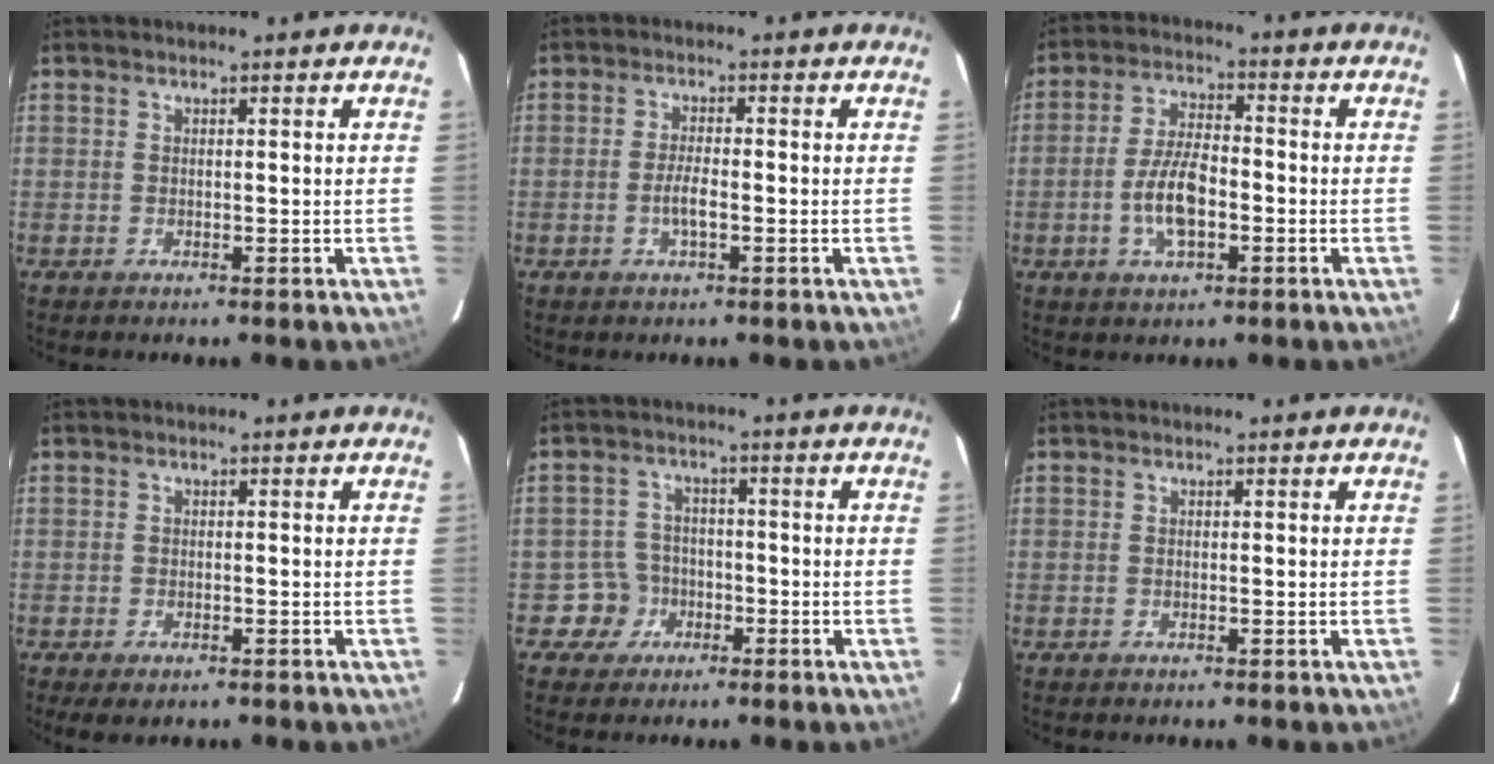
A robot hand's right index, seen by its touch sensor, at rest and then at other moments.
{"total": 3.1, "force": [-1.1, 0.7, 2.8], "torque": [-0.057, -0.003, -0.020]}
{"total": 8.7, "force": [-2.5, 3.6, 7.5], "torque": [-0.152, 0.004, -0.046]}
{"total": 3.4, "force": [-2.2, 1.5, 2.1], "torque": [-0.046, -0.012, -0.036]}
{"total": 4.8, "force": [-2.2, 4.3, -0.2], "torque": [-0.001, 0.023, -0.036]}
{"total": 0.0}